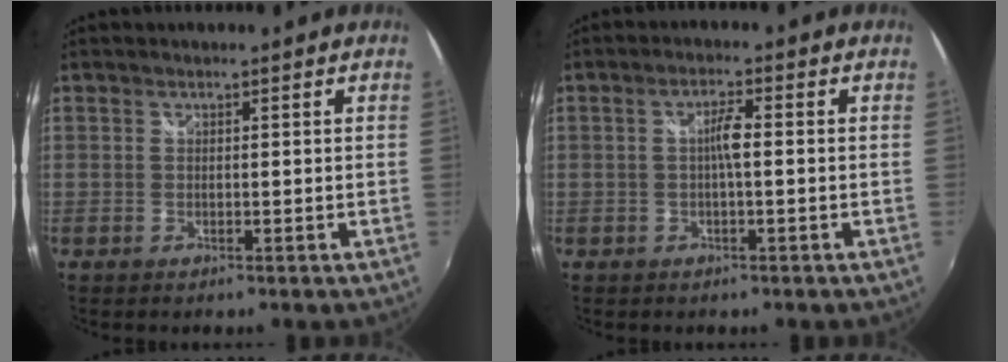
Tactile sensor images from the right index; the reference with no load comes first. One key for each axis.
{"total": 3.7, "fx": -0.3, "fy": 0.5, "fz": 3.7, "tx": -0.068, "ty": 0.009, "tz": -0.005}